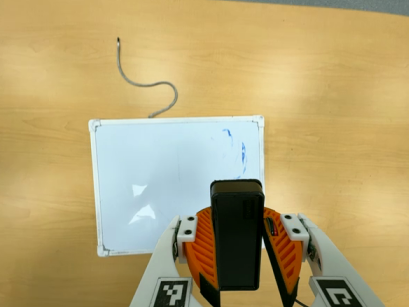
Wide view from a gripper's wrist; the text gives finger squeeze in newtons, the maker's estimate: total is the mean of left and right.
{"total": 8.2, "left": 8.0, "right": 8.4}